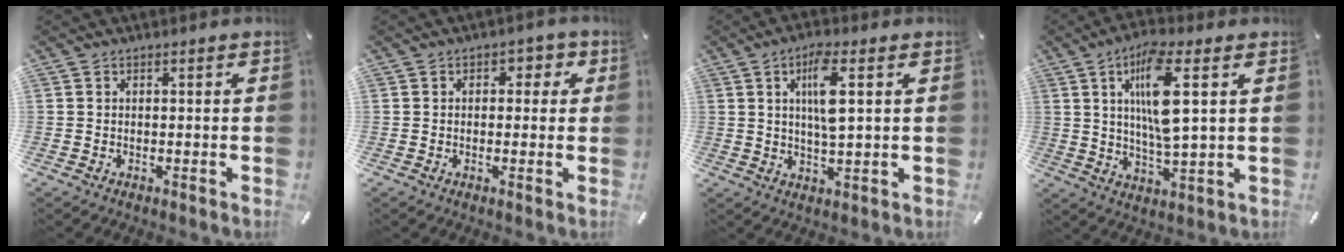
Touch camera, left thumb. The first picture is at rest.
{"total": 2.6, "force": [0.0, 2.0, 1.6], "torque": [-0.009, 0.002, -0.010]}
{"total": 8.2, "force": [2.4, 1.9, 7.6], "torque": [-0.153, -0.003, 0.034]}
{"total": 12.9, "force": [3.7, 3.1, 11.9], "torque": [-0.233, -0.009, 0.055]}